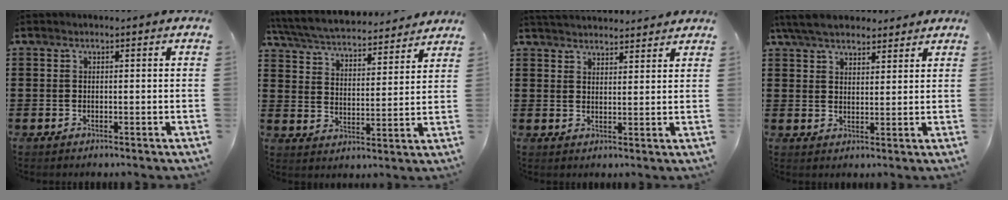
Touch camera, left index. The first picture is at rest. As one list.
[{"total": 4.9, "force": [4.8, 0.4, 0.9], "torque": [-0.044, -0.034, 0.079]}, {"total": 2.9, "force": [2.9, 0.2, -0.2], "torque": [-0.006, -0.008, 0.056]}, {"total": 5.5, "force": [4.8, 2.0, 1.5], "torque": [-0.045, -0.004, 0.092]}]